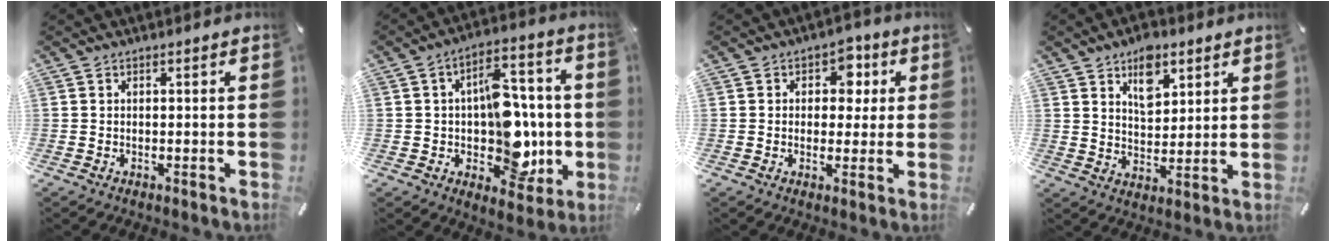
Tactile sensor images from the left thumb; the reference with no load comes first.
{"total": 16.2, "force": [-1.2, 11.3, 11.5], "torque": [-0.135, 0.002, -0.012]}
{"total": 6.5, "force": [1.3, 5.4, 3.3], "torque": [-0.028, 0.001, 0.014]}
{"total": 8.8, "force": [5.3, 5.3, 4.6], "torque": [-0.059, -0.020, 0.090]}